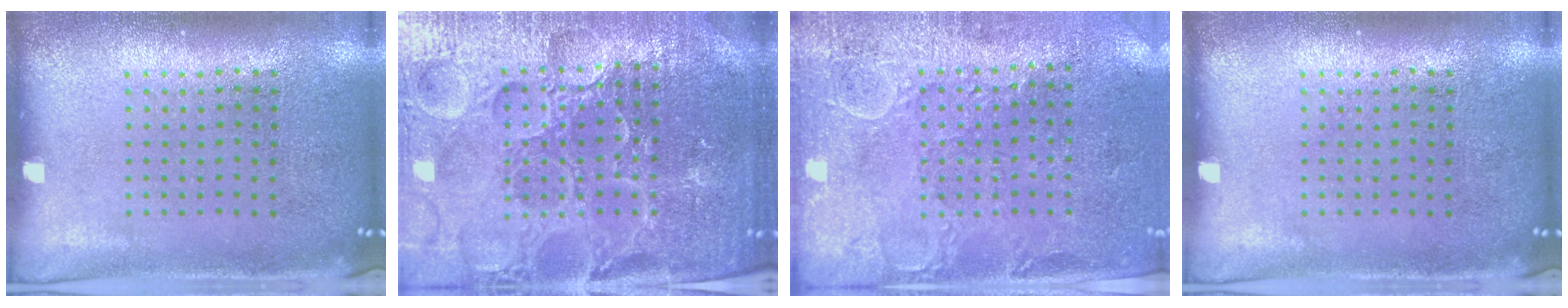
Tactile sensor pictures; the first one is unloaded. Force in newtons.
{"total": 5.5, "press": 5.1, "slide": 2.1}
{"total": 2.9, "press": 2.6, "slide": 1.2}
{"total": 0.0}